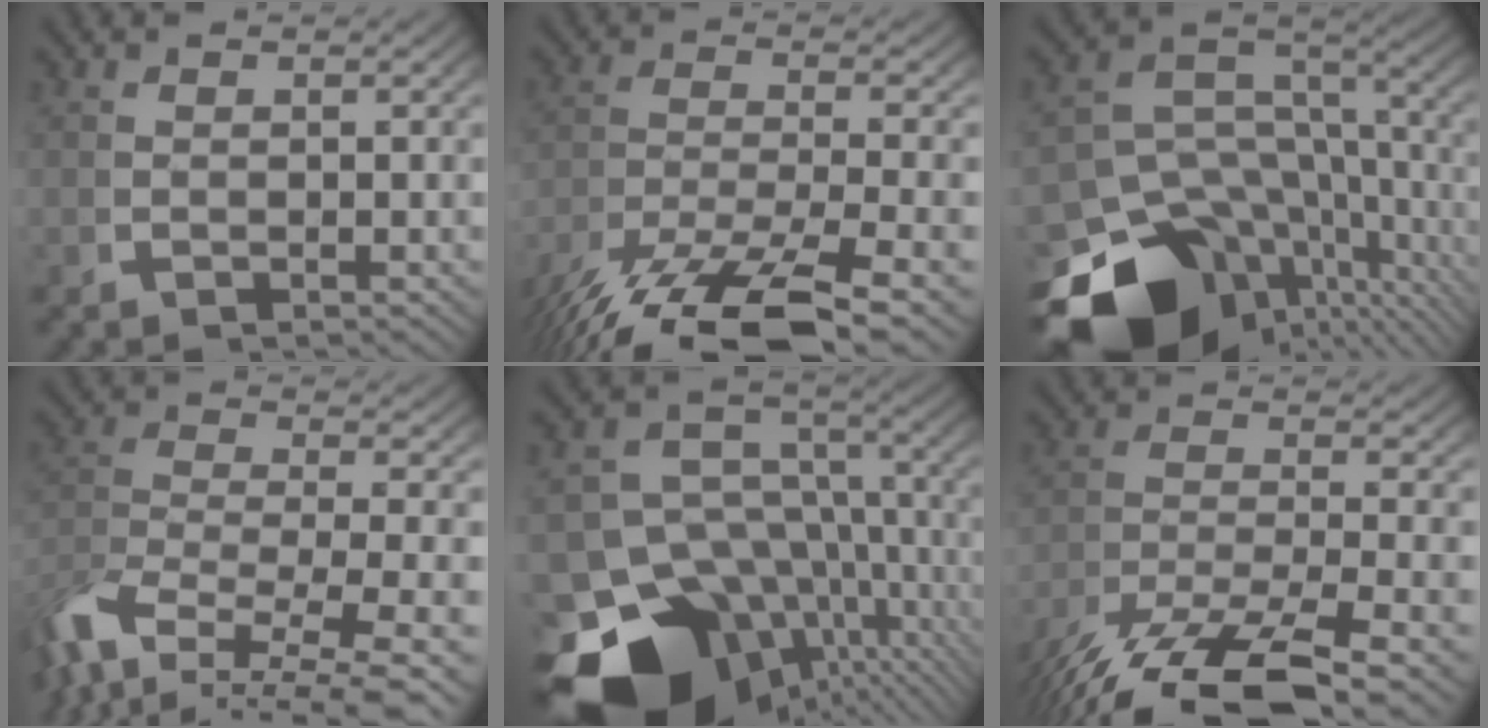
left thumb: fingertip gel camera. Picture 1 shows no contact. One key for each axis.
{"total": 11.6, "fx": -6.2, "fy": 6.0, "fz": 7.8, "tx": -0.168, "ty": -0.049, "tz": -0.065}
{"total": 17.7, "fx": -6.1, "fy": 11.4, "fz": 12.1, "tx": -0.186, "ty": -0.062, "tz": -0.078}
{"total": 11.2, "fx": -5.5, "fy": 6.9, "fz": 6.9, "tx": -0.177, "ty": -0.049, "tz": -0.064}
{"total": 21.7, "fx": -7.2, "fy": 15.1, "fz": 13.8, "tx": -0.237, "ty": -0.097, "tz": -0.082}
{"total": 10.4, "fx": -5.4, "fy": 5.2, "fz": 7.2, "tx": -0.154, "ty": -0.043, "tz": -0.059}